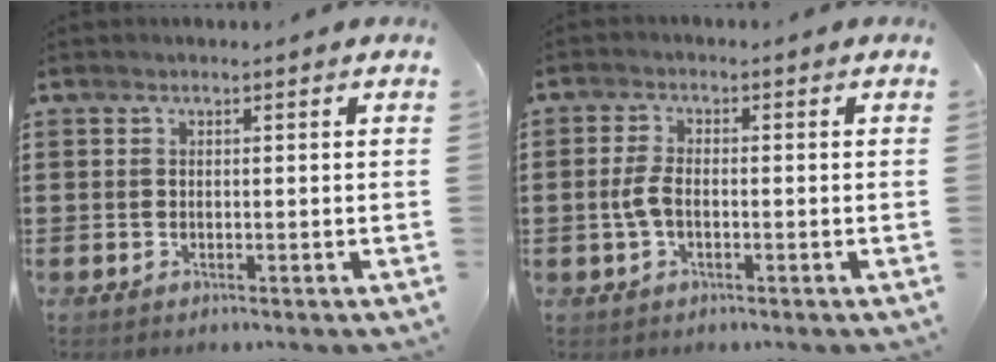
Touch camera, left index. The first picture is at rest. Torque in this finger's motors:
{"motor_torque": [0.40, 0.40, 0.15, 0.03]}